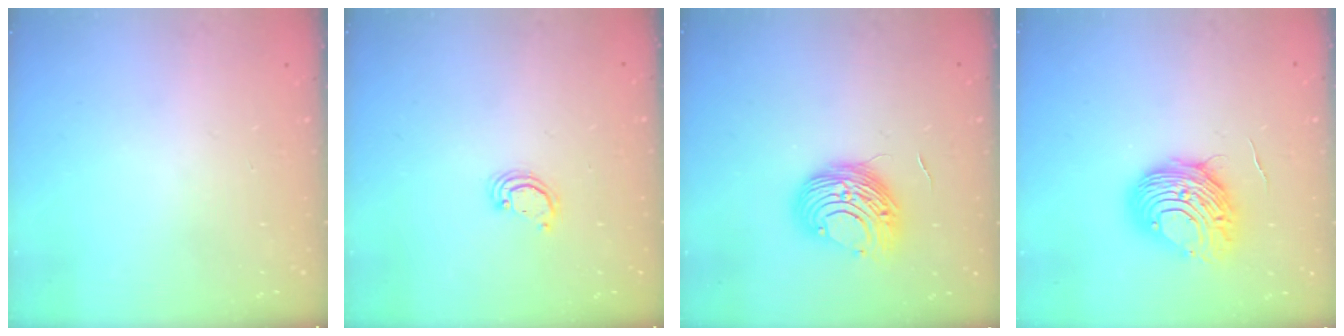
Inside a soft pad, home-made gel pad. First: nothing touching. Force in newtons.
{"total": 2.0, "press": 2.0, "slide": 0.2}
{"total": 9.9, "press": 9.9, "slide": 0.9}
{"total": 10.3, "press": 10.3, "slide": 0.7}